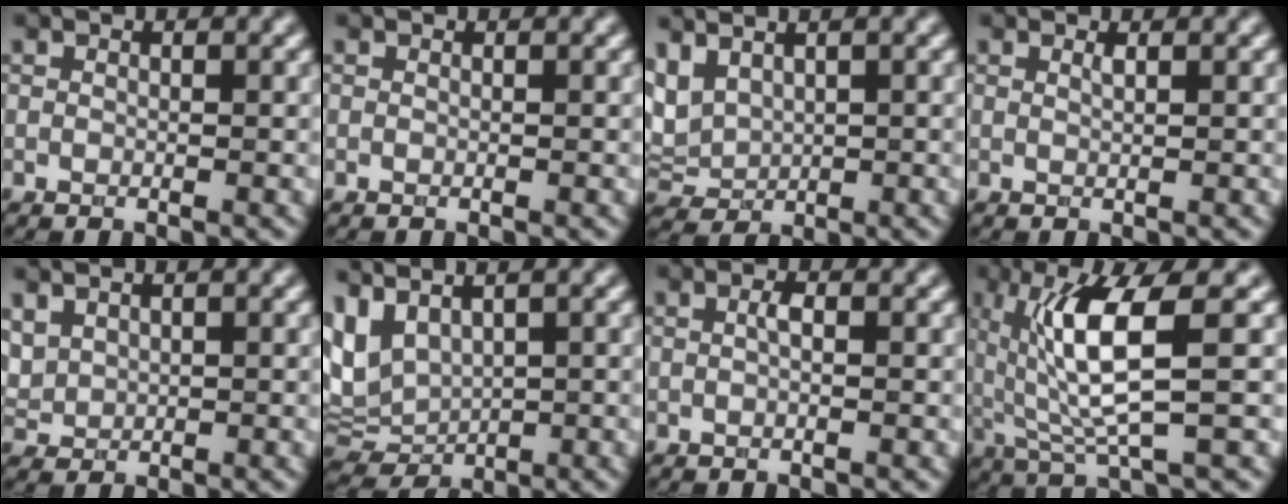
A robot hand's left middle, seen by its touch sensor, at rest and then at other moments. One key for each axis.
{"total": 0.0}
{"total": 3.9, "fx": 2.0, "fy": 2.4, "fz": 2.5, "tx": -0.061, "ty": 0.007, "tz": 0.051}
{"total": 0.6, "fx": 0.2, "fy": 0.2, "fz": 0.5, "tx": -0.004, "ty": 0.000, "tz": 0.005}
{"total": 1.8, "fx": 0.9, "fy": 1.2, "fz": 0.8, "tx": -0.023, "ty": 0.003, "tz": 0.029}
{"total": 5.4, "fx": 2.1, "fy": 2.9, "fz": 4.0, "tx": -0.093, "ty": -0.002, "tz": 0.052}
{"total": 0.9, "fx": -0.1, "fy": 0.2, "fz": 0.9, "tx": -0.020, "ty": 0.002, "tz": 0.002}
{"total": 7.5, "fx": 1.3, "fy": 1.7, "fz": 7.2, "tx": -0.132, "ty": -0.008, "tz": 0.031}